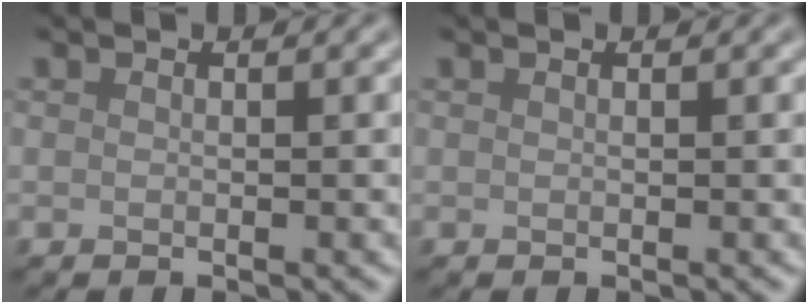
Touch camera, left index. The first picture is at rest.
{"total": 0.0}